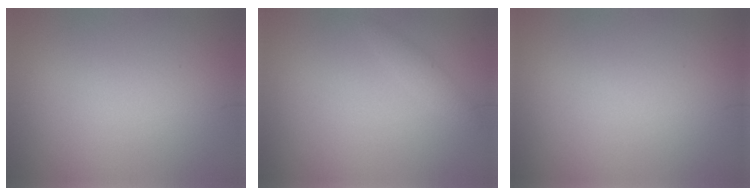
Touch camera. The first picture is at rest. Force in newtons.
{"total": 1.0, "press": 1.0, "slide": 0.1}
{"total": 0.0}